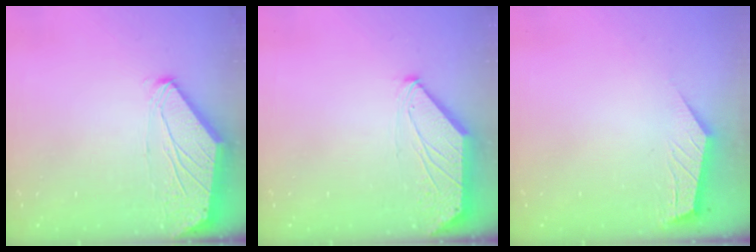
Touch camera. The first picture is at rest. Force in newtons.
{"total": 0.5, "press": 0.4, "slide": 0.3}
{"total": 2.2, "press": 2.1, "slide": 0.4}